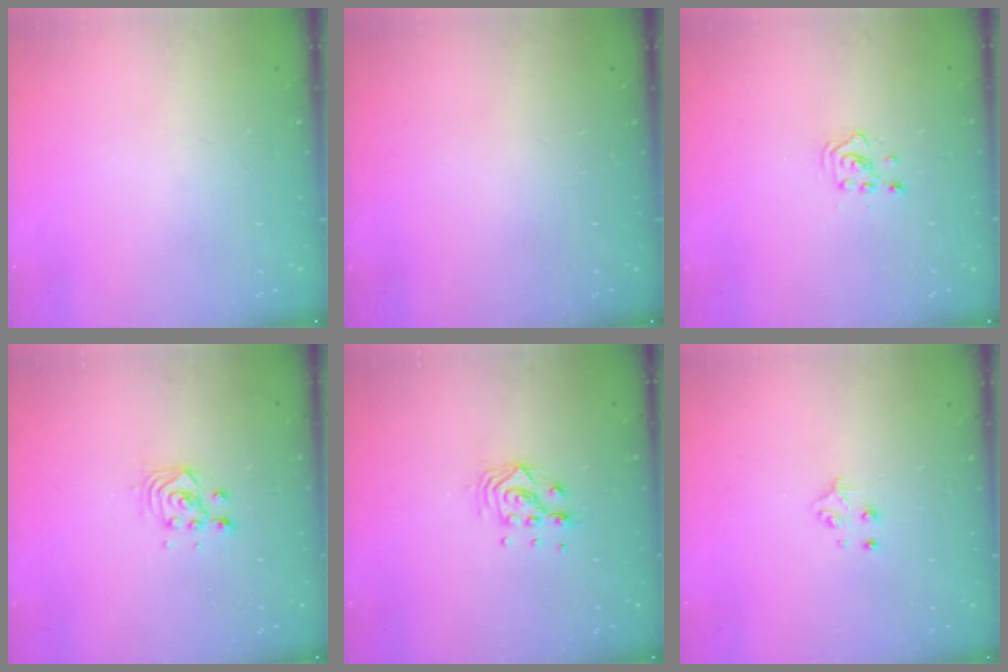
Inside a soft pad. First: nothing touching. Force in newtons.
{"total": 0.0}
{"total": 3.0, "press": 3.0, "slide": 0.3}
{"total": 2.8, "press": 2.8, "slide": 0.2}
{"total": 7.8, "press": 7.8, "slide": 0.7}
{"total": 4.4, "press": 4.4, "slide": 0.4}